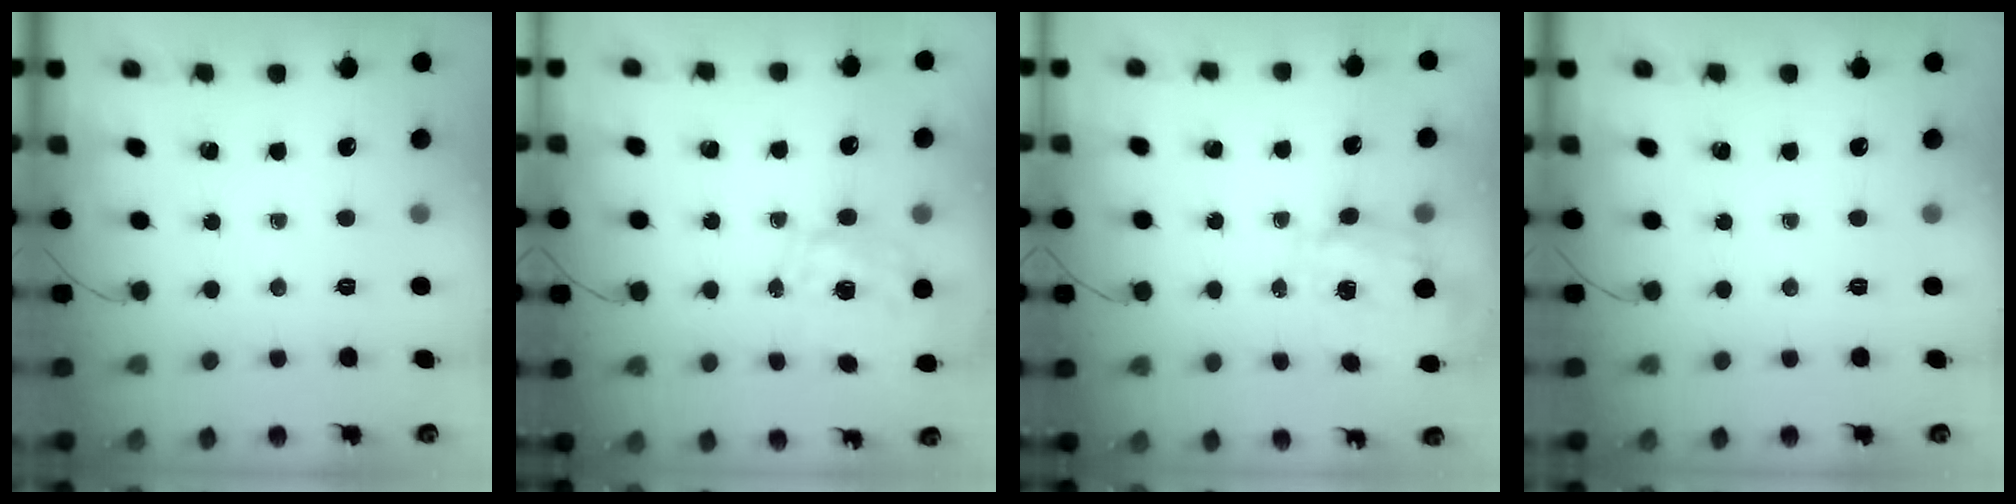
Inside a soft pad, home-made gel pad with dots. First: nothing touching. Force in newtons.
{"total": 1.6, "press": 1.4, "slide": 0.8}
{"total": 2.5, "press": 2.3, "slide": 1.0}
{"total": 0.0}